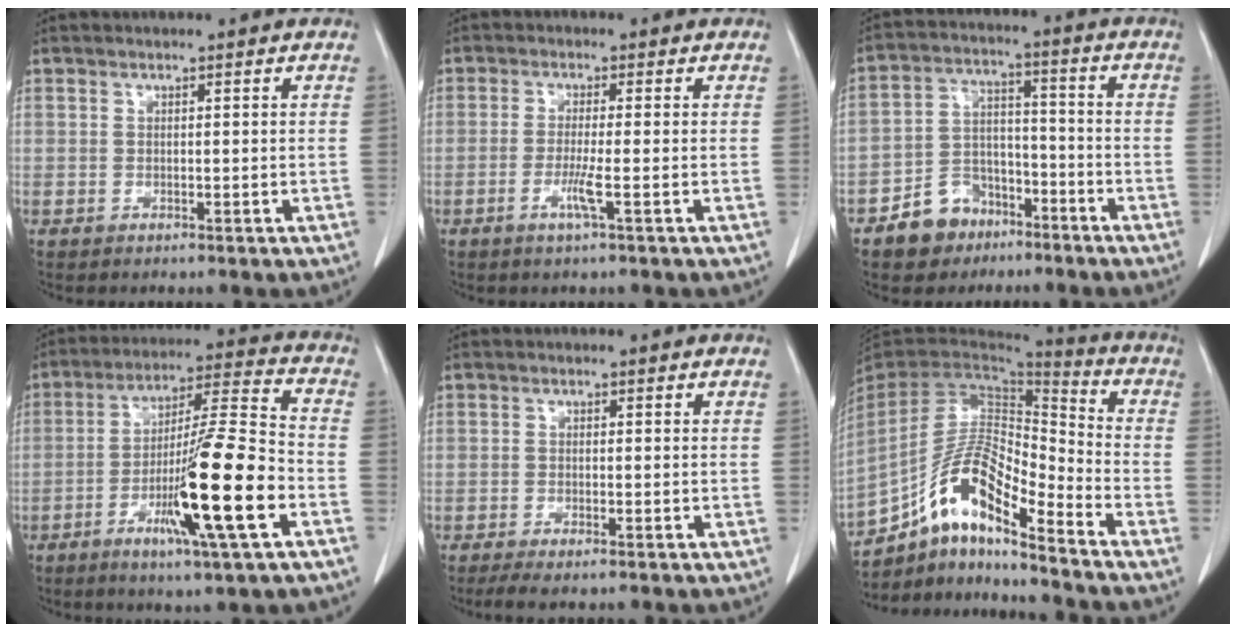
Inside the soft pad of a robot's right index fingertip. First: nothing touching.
{"total": 3.1, "force": [-1.2, -0.4, 2.9], "torque": [-0.060, -0.007, -0.026]}
{"total": 8.6, "force": [-5.5, 6.1, 2.3], "torque": [-0.041, 0.021, -0.091]}
{"total": 16.5, "force": [-5.8, 0.0, 15.4], "torque": [-0.271, -0.014, -0.101]}
{"total": 2.1, "force": [-1.4, 0.4, 1.6], "torque": [-0.031, -0.005, -0.026]}
{"total": 14.9, "force": [-10.0, 3.0, 10.6], "torque": [-0.206, 0.018, -0.183]}